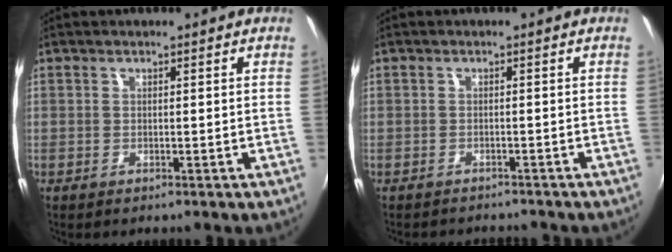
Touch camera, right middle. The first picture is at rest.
{"total": 2.7, "force": [-2.4, 1.2, 0.2], "torque": [-0.011, 0.001, -0.037]}